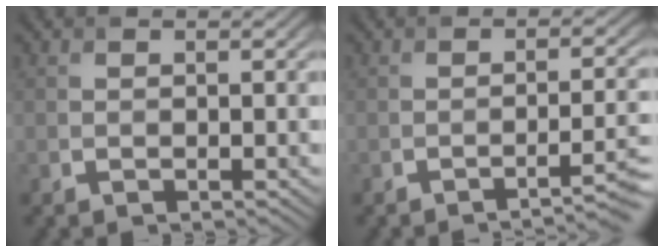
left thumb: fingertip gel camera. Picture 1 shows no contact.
{"total": 4.4, "force": [-2.6, 1.0, 3.4], "torque": [-0.038, 0.007, -0.045]}